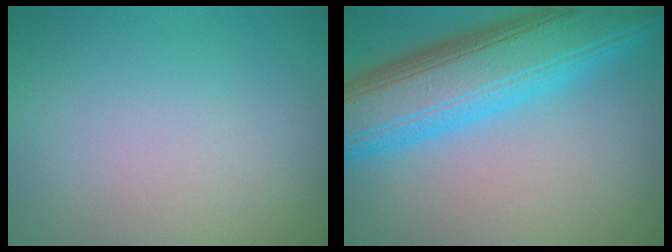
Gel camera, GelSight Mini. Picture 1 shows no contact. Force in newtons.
{"total": 10.4, "press": 10.4, "slide": 0.2}